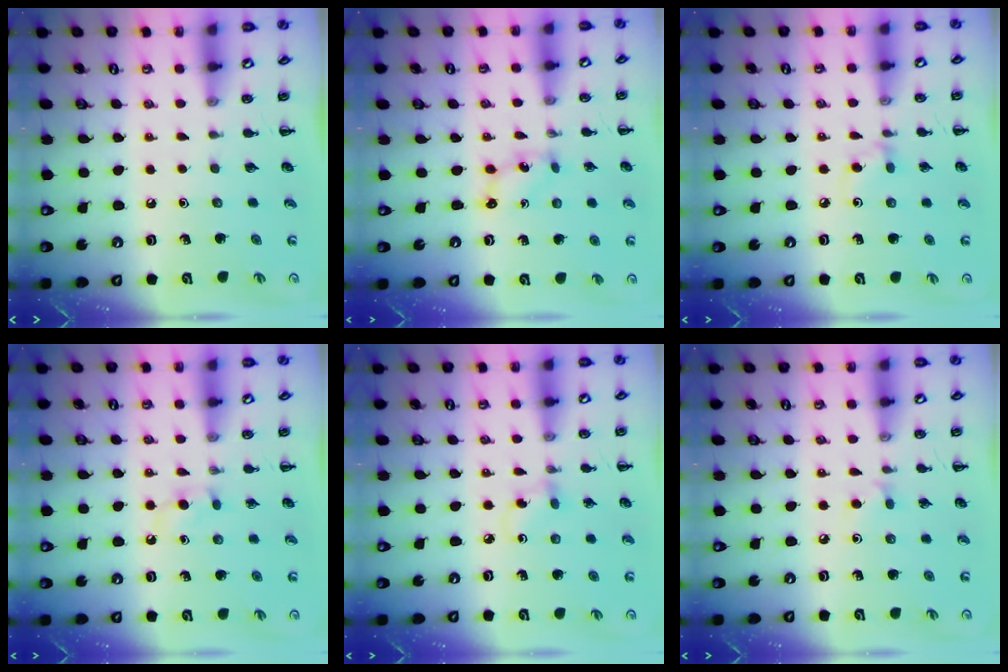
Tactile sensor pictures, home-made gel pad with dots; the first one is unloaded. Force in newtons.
{"total": 1.8, "press": 1.8, "slide": 0.3}
{"total": 5.4, "press": 5.1, "slide": 1.9}
{"total": 2.7, "press": 2.5, "slide": 1.2}
{"total": 3.5, "press": 3.2, "slide": 1.5}
{"total": 4.4, "press": 4.0, "slide": 1.8}